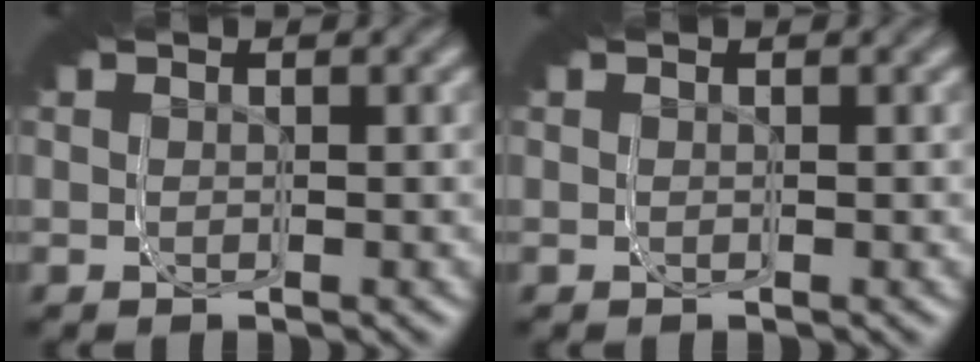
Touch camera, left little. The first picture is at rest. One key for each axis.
{"total": 0.0}